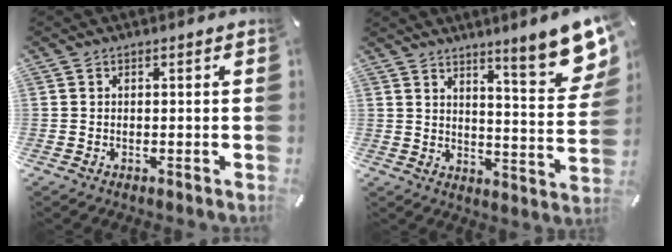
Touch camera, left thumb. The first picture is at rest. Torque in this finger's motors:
{"motor_torque": [2.29, 2.73, 1.31, -1.46, 0.36]}